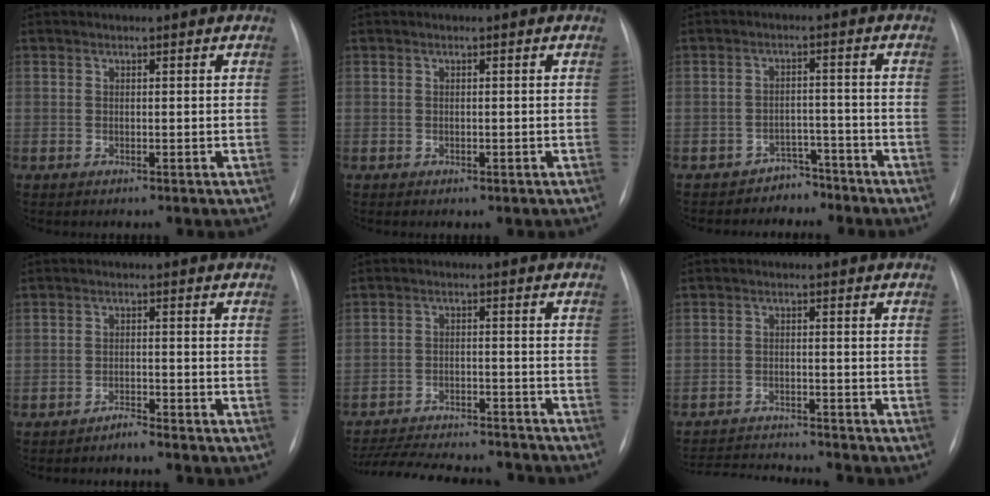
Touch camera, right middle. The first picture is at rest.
{"total": 0.6, "force": [-0.3, 0.4, 0.3], "torque": [-0.003, 0.001, -0.003]}
{"total": 3.8, "force": [-3.3, 1.9, -0.4], "torque": [0.006, 0.010, -0.046]}
{"total": 1.8, "force": [-1.7, 0.0, 0.4], "torque": [-0.008, -0.003, -0.027]}
{"total": 19.3, "force": [-17.7, 3.9, 6.7], "torque": [-0.150, -0.015, -0.248]}
{"total": 9.8, "force": [-9.5, 0.0, 2.2], "torque": [-0.039, -0.002, -0.150]}